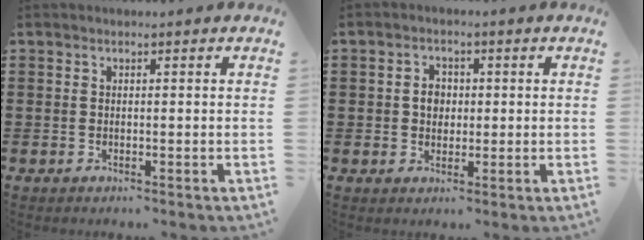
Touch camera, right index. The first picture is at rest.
{"total": 2.9, "force": [0.0, 2.4, 1.7], "torque": [-0.038, 0.010, -0.002]}